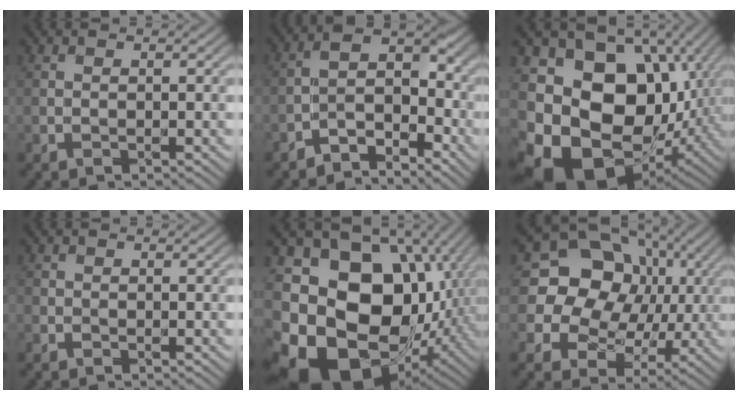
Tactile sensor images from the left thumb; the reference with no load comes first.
{"total": 5.5, "force": [-4.5, 2.9, 1.3], "torque": [0.003, 0.005, -0.090]}
{"total": 17.6, "force": [-2.9, 13.8, 10.4], "torque": [-0.202, -0.031, -0.038]}
{"total": 0.6, "force": [-0.2, 0.5, -0.1], "torque": [0.005, -0.004, -0.005]}
{"total": 19.3, "force": [-4.1, 15.4, 10.9], "torque": [-0.230, -0.032, -0.057]}
{"total": 17.6, "force": [5.1, 15.3, 7.2], "torque": [-0.195, 0.042, 0.087]}